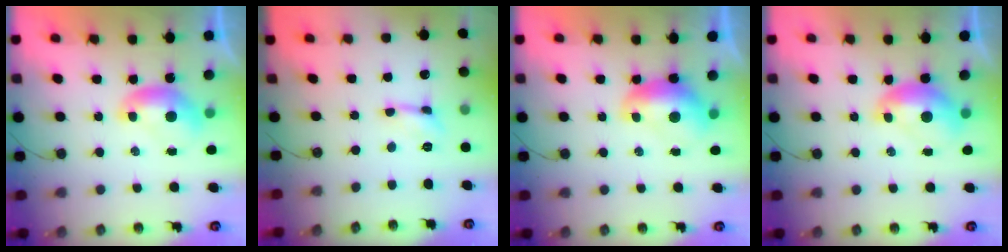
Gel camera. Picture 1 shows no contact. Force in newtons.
{"total": 0.6, "press": 0.6, "slide": 0.2}
{"total": 1.6, "press": 1.6, "slide": 0.4}
{"total": 1.7, "press": 1.7, "slide": 0.4}